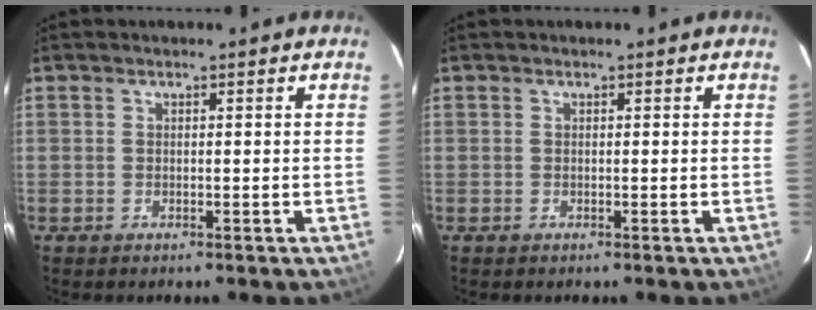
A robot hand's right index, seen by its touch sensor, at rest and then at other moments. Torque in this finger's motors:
{"motor_torque": [0.03, 0.11, 0.01, 0.00]}